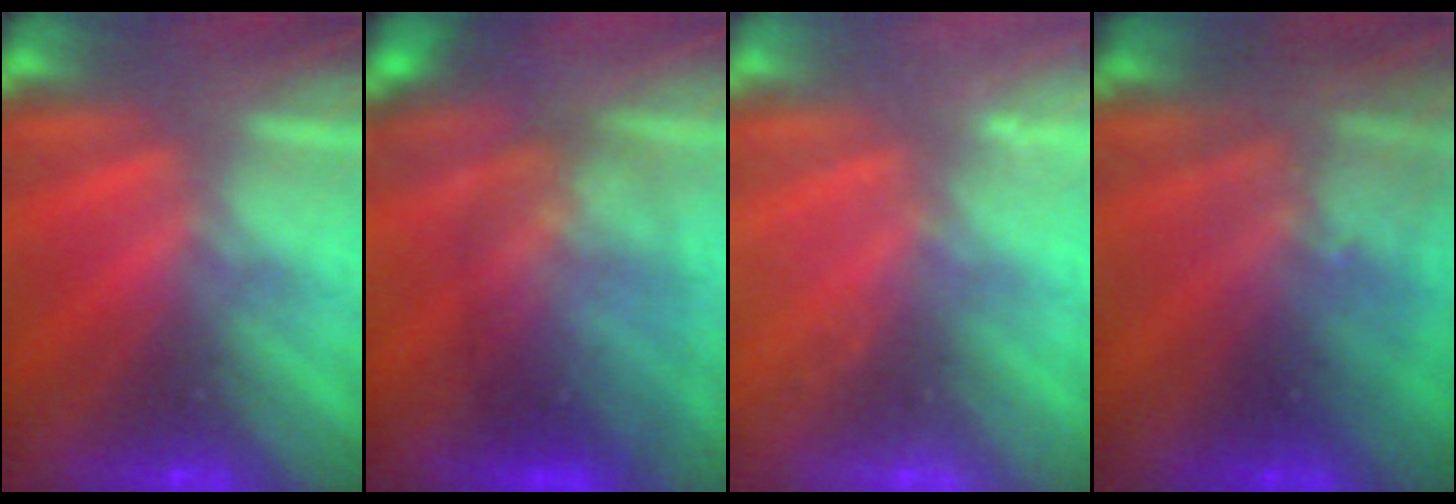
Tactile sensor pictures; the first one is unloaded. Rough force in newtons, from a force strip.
{"total": 2.8}
{"total": 2.2}
{"total": 2.9}